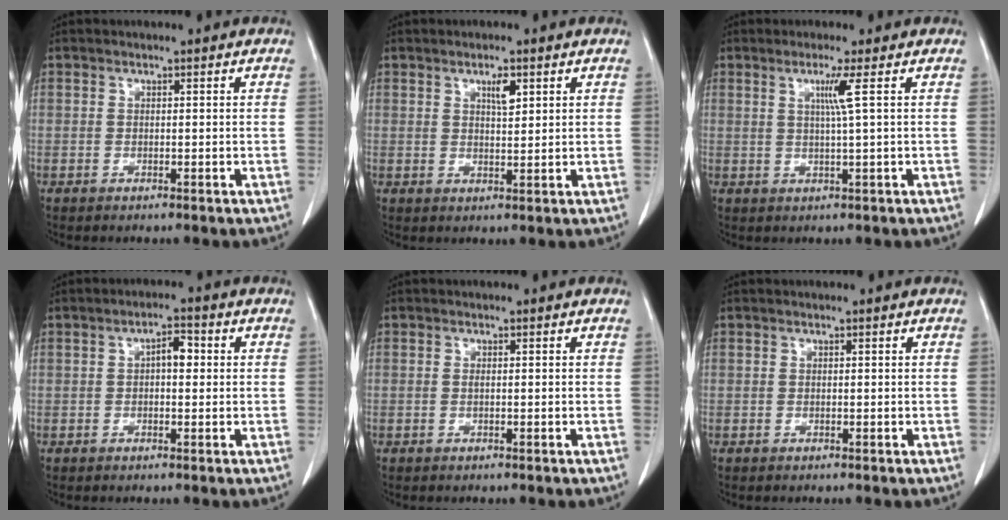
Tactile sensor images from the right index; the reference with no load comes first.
{"total": 3.0, "force": [1.6, 0.9, 2.4], "torque": [-0.040, -0.004, 0.028]}
{"total": 3.2, "force": [1.1, -1.1, 2.8], "torque": [-0.056, -0.006, 0.023]}
{"total": 3.3, "force": [0.5, 1.4, 2.9], "torque": [-0.046, 0.015, 0.006]}
{"total": 0.6, "force": [0.0, 0.1, 0.6], "torque": [-0.015, -0.002, 0.002]}
{"total": 0.0}